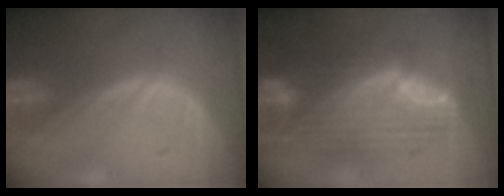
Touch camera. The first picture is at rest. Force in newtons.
{"total": 11.1, "press": 11.1, "slide": 1.1}